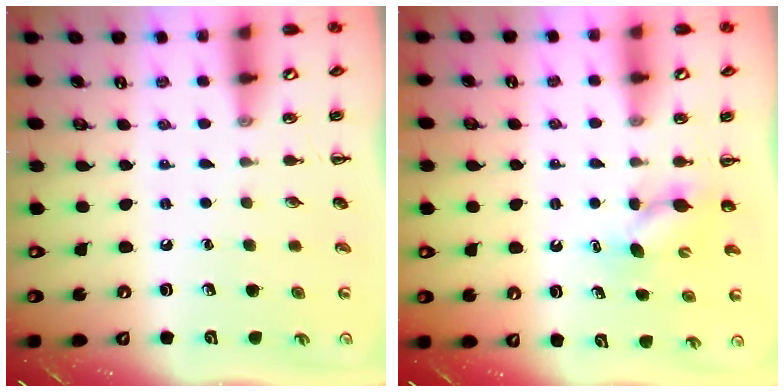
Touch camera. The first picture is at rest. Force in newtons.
{"total": 3.9, "press": 3.8, "slide": 1.0}